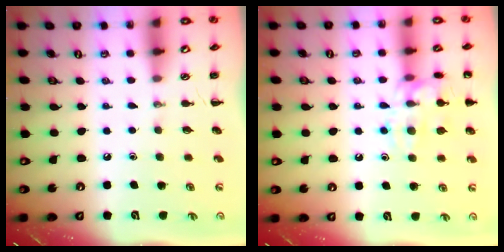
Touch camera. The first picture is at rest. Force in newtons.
{"total": 14.6, "press": 14.6, "slide": 1.2}